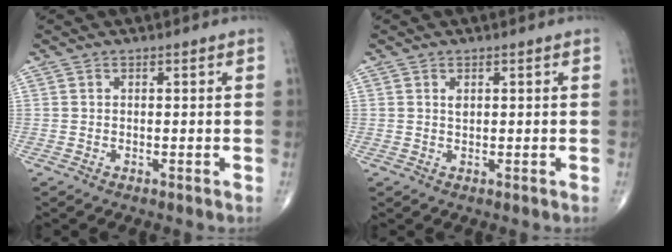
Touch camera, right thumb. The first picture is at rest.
{"total": 1.1, "force": [0.5, 0.6, 0.8], "torque": [-0.008, -0.001, 0.009]}